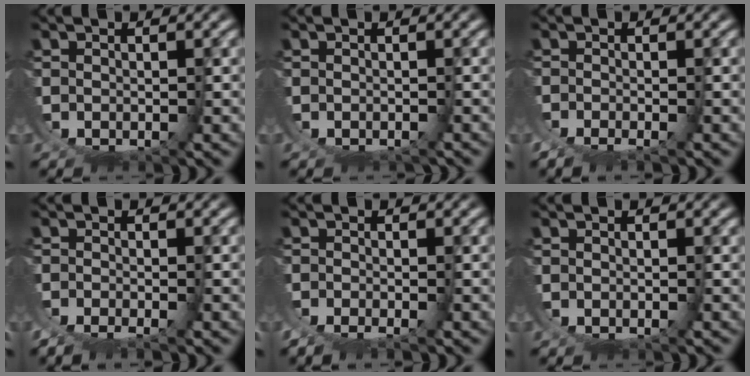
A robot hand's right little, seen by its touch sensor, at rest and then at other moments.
{"total": 0.7, "force": [-0.6, 0.0, -0.2], "torque": [0.004, 0.001, -0.011]}
{"total": 6.9, "force": [-1.9, -6.4, -1.9], "torque": [0.090, 0.011, -0.025]}
{"total": 4.9, "force": [-2.2, -4.3, -1.1], "torque": [0.063, 0.010, -0.033]}
{"total": 4.9, "force": [-2.0, -4.4, -1.2], "torque": [0.063, 0.009, -0.029]}
{"total": 0.0}